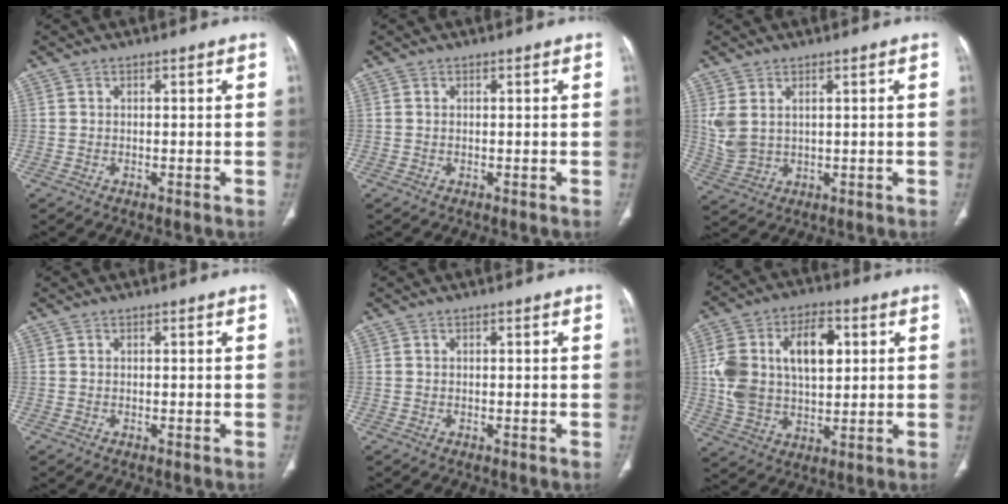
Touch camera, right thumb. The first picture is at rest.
{"total": 0.0}
{"total": 5.7, "force": [1.8, 3.5, 4.1], "torque": [-0.096, -0.003, 0.051]}
{"total": 0.0}
{"total": 0.0}
{"total": 17.7, "force": [3.5, 10.6, 13.7], "torque": [-0.235, 0.011, 0.066]}